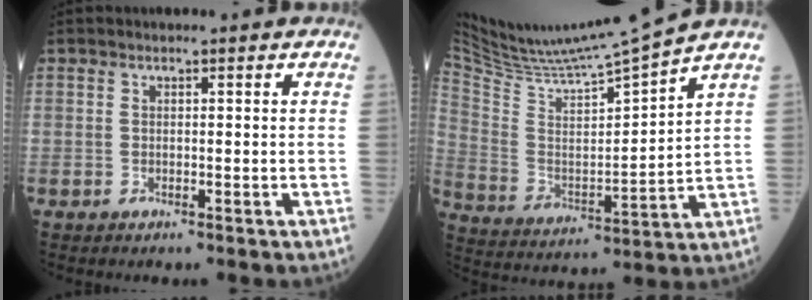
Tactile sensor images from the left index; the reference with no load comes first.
{"total": 16.8, "force": [15.5, -2.3, 6.1], "torque": [-0.127, -0.034, 0.275]}